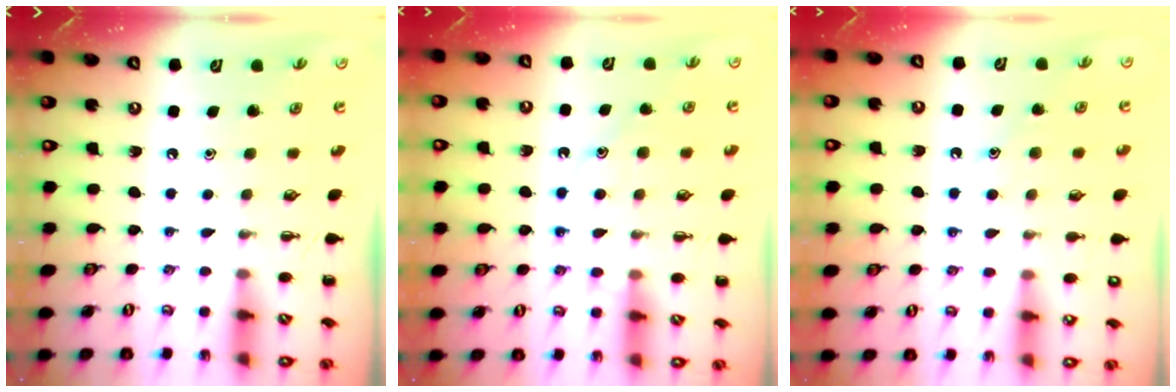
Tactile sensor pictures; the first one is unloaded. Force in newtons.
{"total": 11.2, "press": 11.2, "slide": 0.6}
{"total": 10.3, "press": 10.2, "slide": 1.4}